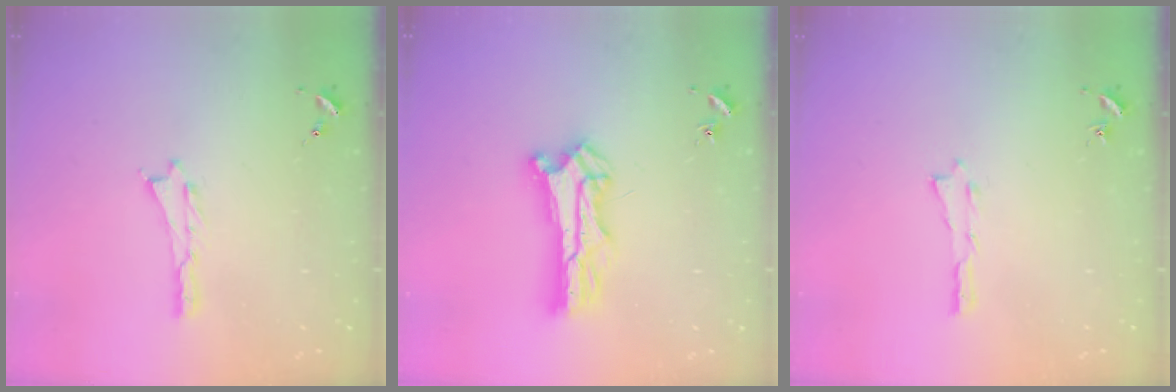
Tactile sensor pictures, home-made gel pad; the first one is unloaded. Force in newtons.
{"total": 7.4, "press": 7.4, "slide": 0.7}
{"total": 0.0}